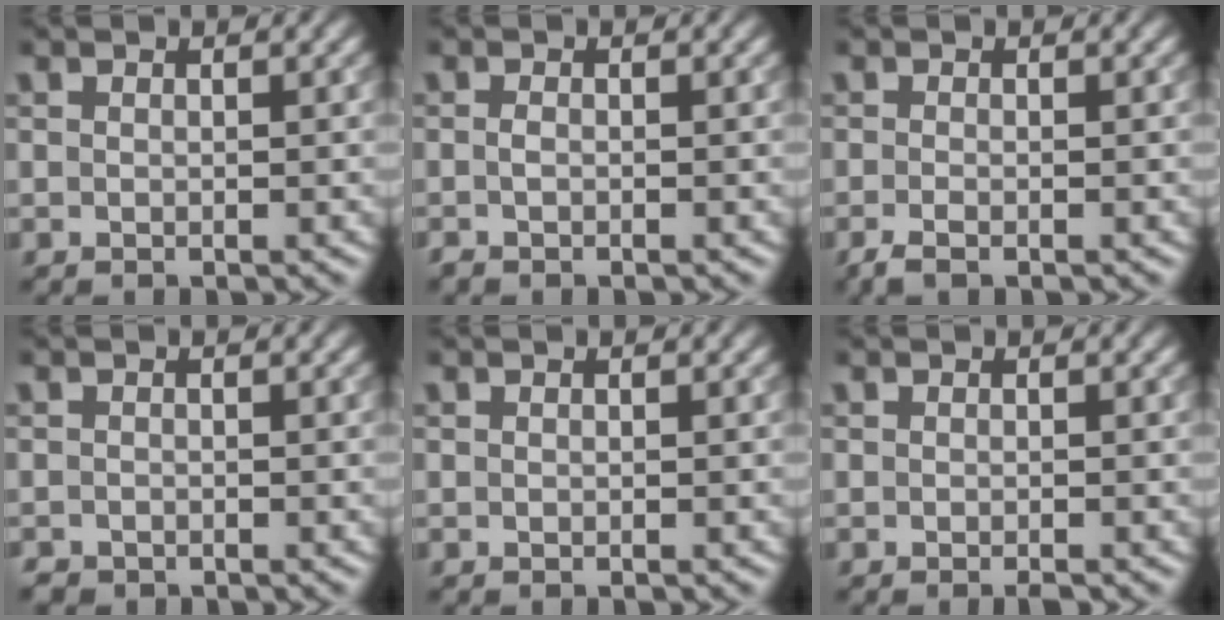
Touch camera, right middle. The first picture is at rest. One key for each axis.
{"total": 0.7, "fx": -0.4, "fy": 0.2, "fz": 0.5, "tx": -0.012, "ty": 0.000, "tz": -0.010}
{"total": 1.5, "fx": -1.0, "fy": 0.3, "fz": 1.1, "tx": -0.022, "ty": -0.005, "tz": -0.023}
{"total": 0.8, "fx": -0.7, "fy": 0.3, "fz": 0.0, "tx": 0.003, "ty": -0.005, "tz": -0.013}
{"total": 0.0}
{"total": 0.6, "fx": -0.4, "fy": 0.0, "fz": 0.5, "tx": -0.007, "ty": -0.001, "tz": -0.008}